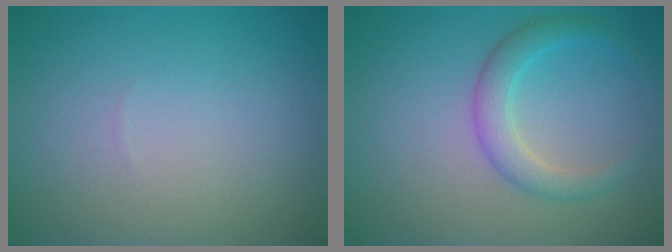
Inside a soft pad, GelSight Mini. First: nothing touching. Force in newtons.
{"total": 2.9, "press": 2.9, "slide": 0.1}